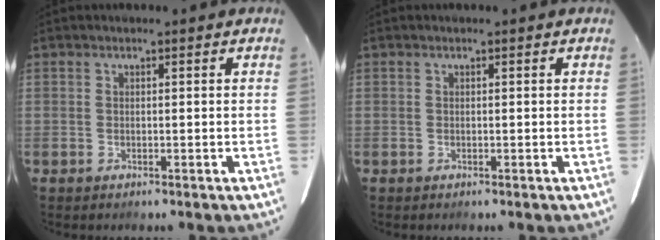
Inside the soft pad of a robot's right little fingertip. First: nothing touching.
{"total": 0.0}